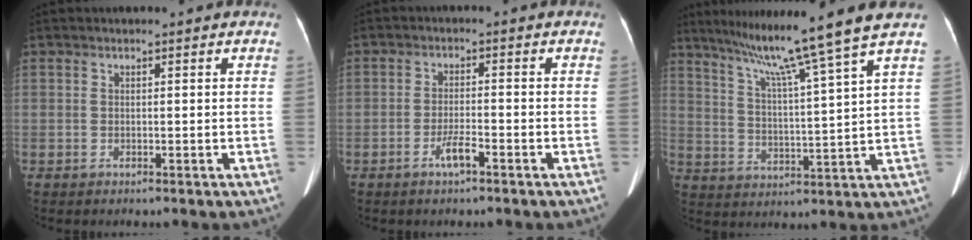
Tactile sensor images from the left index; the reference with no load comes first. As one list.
[{"total": 3.1, "force": [-1.9, 0.3, 2.4], "torque": [-0.046, -0.001, -0.039]}, {"total": 13.2, "force": [10.1, -3.4, 7.7], "torque": [-0.123, -0.016, 0.158]}]